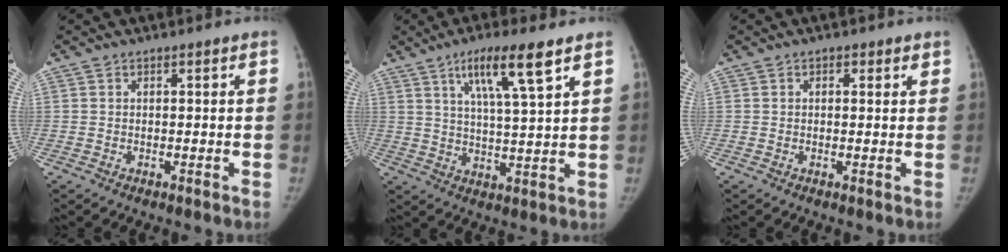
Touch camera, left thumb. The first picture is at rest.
{"total": 10.4, "force": [5.7, 1.1, 8.6], "torque": [-0.150, -0.025, 0.101]}
{"total": 1.3, "force": [0.7, 0.9, 0.6], "torque": [0.010, -0.001, 0.004]}